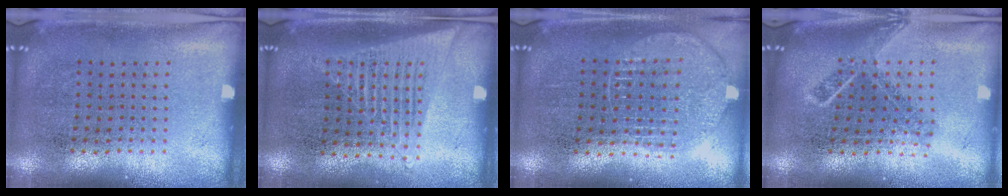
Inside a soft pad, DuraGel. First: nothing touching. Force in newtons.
{"total": 1.5, "press": 1.4, "slide": 0.5}
{"total": 1.1, "press": 1.1, "slide": 0.1}
{"total": 1.8, "press": 1.4, "slide": 1.2}